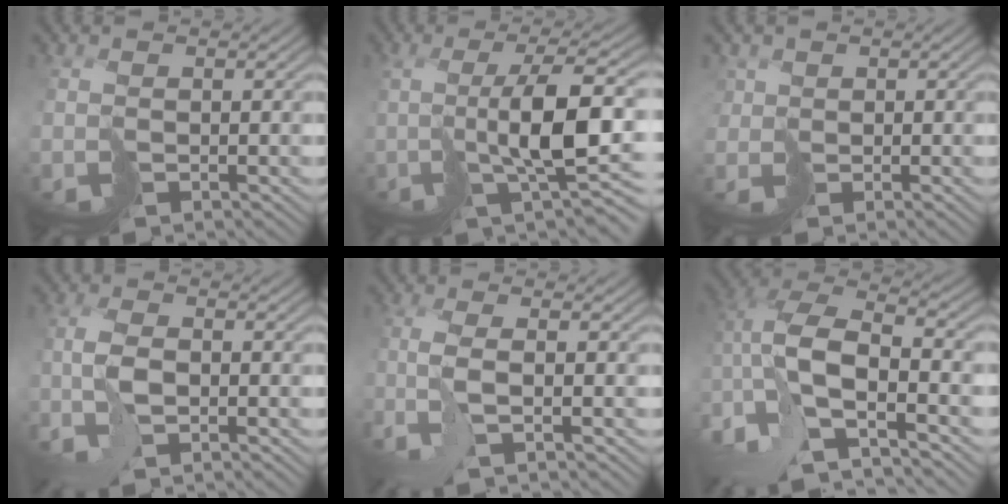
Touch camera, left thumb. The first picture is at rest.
{"total": 8.8, "force": [0.2, 1.5, 8.7], "torque": [-0.134, 0.000, 0.011]}
{"total": 2.2, "force": [0.6, 2.1, 0.2], "torque": [-0.015, 0.002, 0.001]}
{"total": 3.6, "force": [-1.6, 1.3, 3.0], "torque": [-0.064, 0.006, -0.043]}
{"total": 3.9, "force": [-1.6, 0.0, 3.6], "torque": [-0.068, 0.004, -0.045]}
{"total": 12.5, "force": [-5.6, 5.0, 10.0], "torque": [-0.238, -0.004, -0.095]}